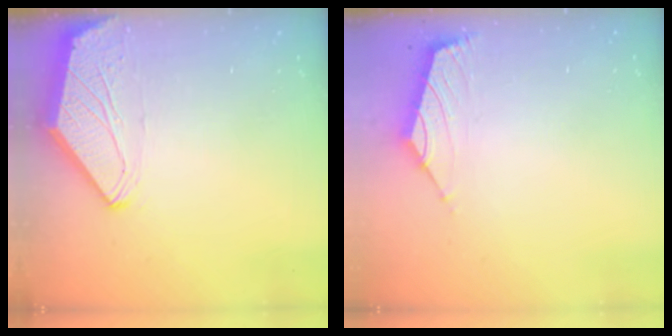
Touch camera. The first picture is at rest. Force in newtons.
{"total": 1.6, "press": 1.4, "slide": 0.7}